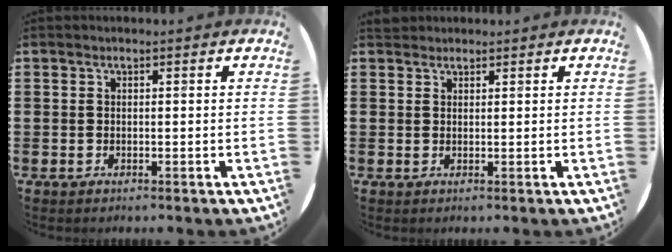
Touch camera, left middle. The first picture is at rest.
{"total": 1.2, "force": [1.1, 0.4, 0.0], "torque": [-0.002, 0.004, 0.022]}